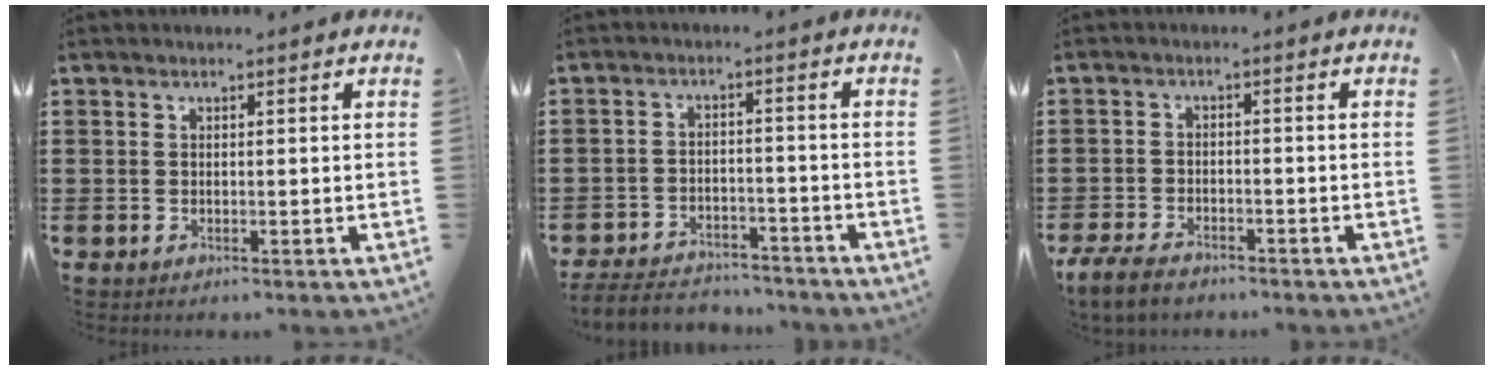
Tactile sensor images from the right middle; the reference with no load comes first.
{"total": 4.7, "force": [-4.6, 0.9, 0.5], "torque": [-0.020, 0.005, -0.098]}
{"total": 3.7, "force": [-3.1, 1.1, 1.7], "torque": [-0.050, -0.002, -0.067]}